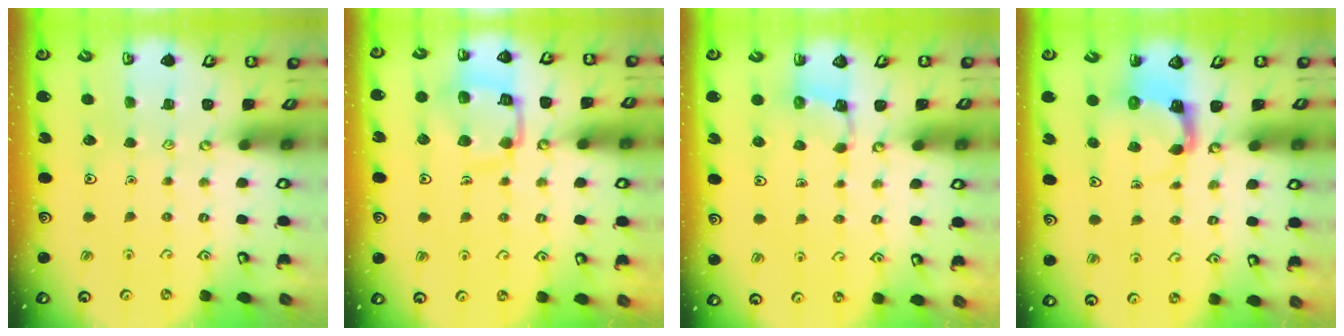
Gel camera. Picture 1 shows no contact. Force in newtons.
{"total": 12.1, "press": 12.0, "slide": 1.3}
{"total": 2.1, "press": 2.0, "slide": 0.5}
{"total": 3.9, "press": 3.9, "slide": 0.7}